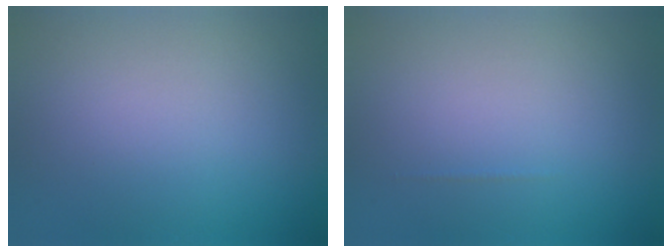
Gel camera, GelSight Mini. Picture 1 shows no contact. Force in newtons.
{"total": 0.0}